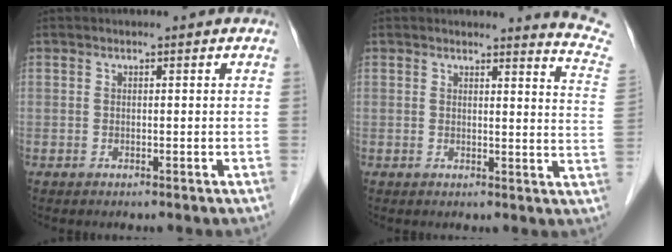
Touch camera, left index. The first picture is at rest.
{"total": 8.1, "force": [8.1, -0.8, 0.4], "torque": [-0.006, -0.089, 0.062]}